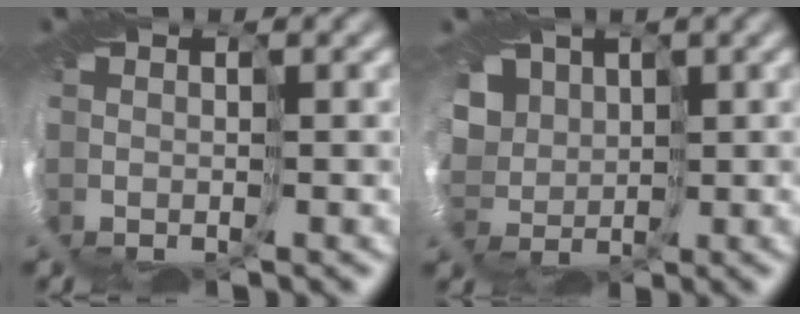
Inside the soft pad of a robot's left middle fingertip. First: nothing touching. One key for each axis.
{"total": 3.9, "fx": 1.0, "fy": 3.5, "fz": 1.2, "tx": -0.039, "ty": 0.008, "tz": 0.007}